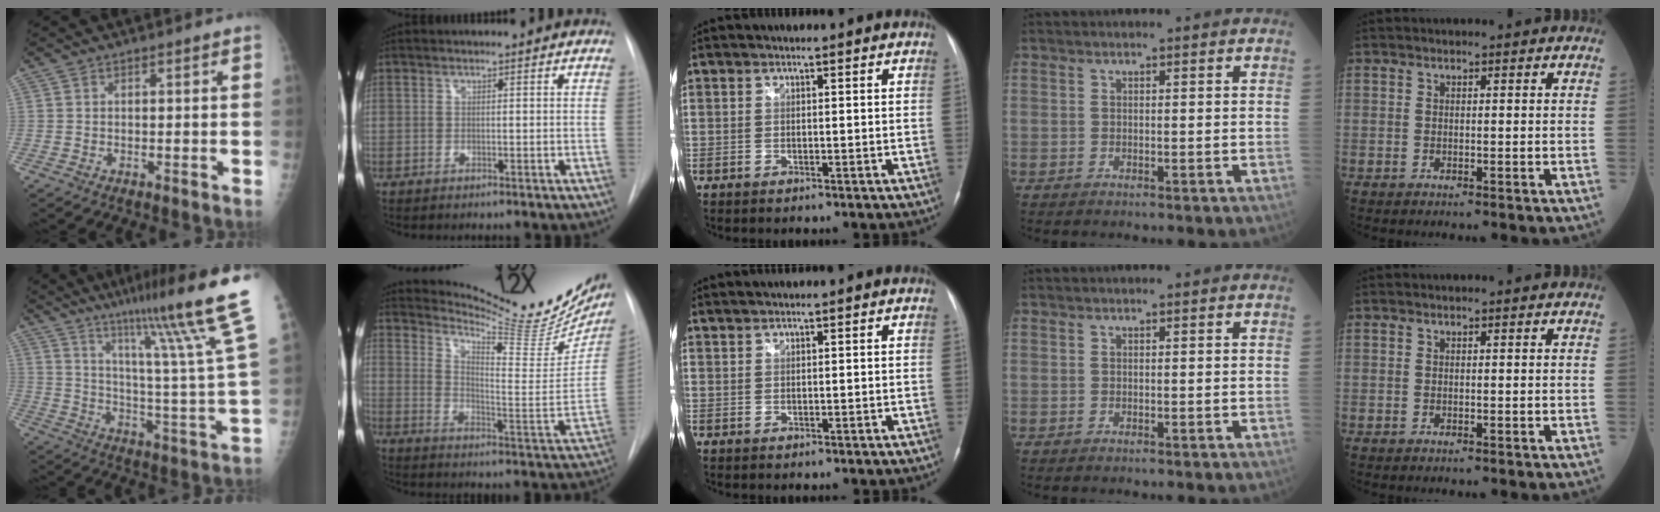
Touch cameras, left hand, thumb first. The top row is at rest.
{"thumb": {"total": 24.4, "force": [16.4, -0.7, 18.1], "torque": [-0.257, -0.093, 0.240]}, "index": {"total": 22.0, "force": [19.8, 3.4, 9.0], "torque": [-0.129, -0.084, 0.260]}, "middle": {"total": 0.8, "force": [0.8, 0.0, 0.1], "torque": [-0.007, 0.007, 0.021]}}